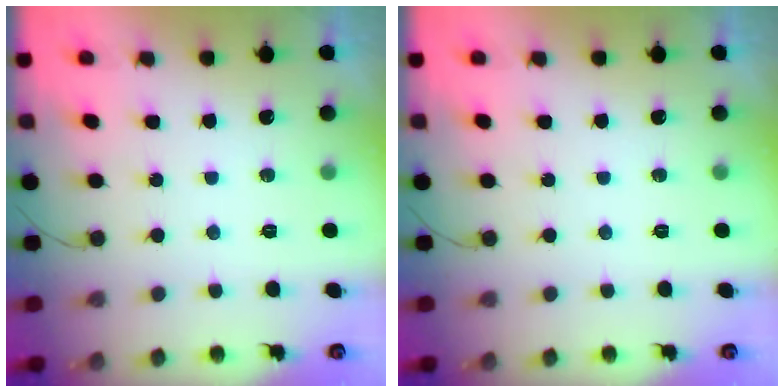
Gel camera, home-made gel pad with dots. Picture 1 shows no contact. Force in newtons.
{"total": 0.0}